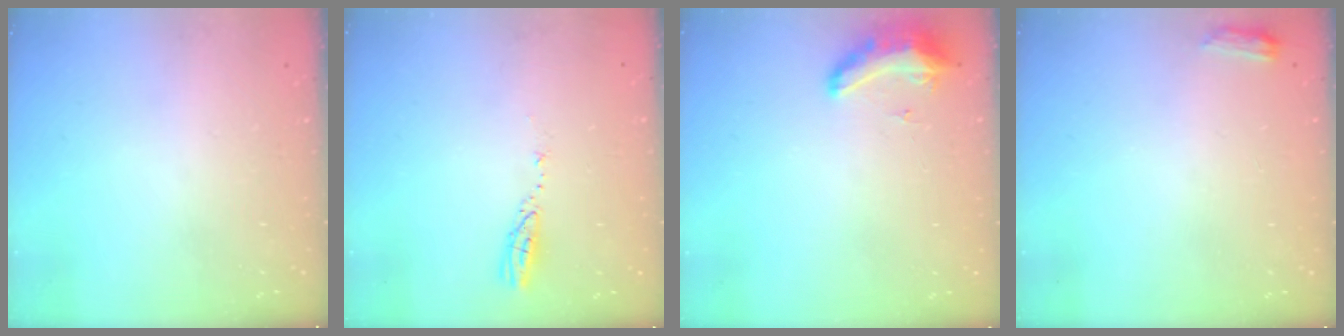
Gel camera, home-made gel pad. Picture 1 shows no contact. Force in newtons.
{"total": 3.6, "press": 3.6, "slide": 0.2}
{"total": 8.7, "press": 8.5, "slide": 1.6}
{"total": 3.3, "press": 3.2, "slide": 0.5}